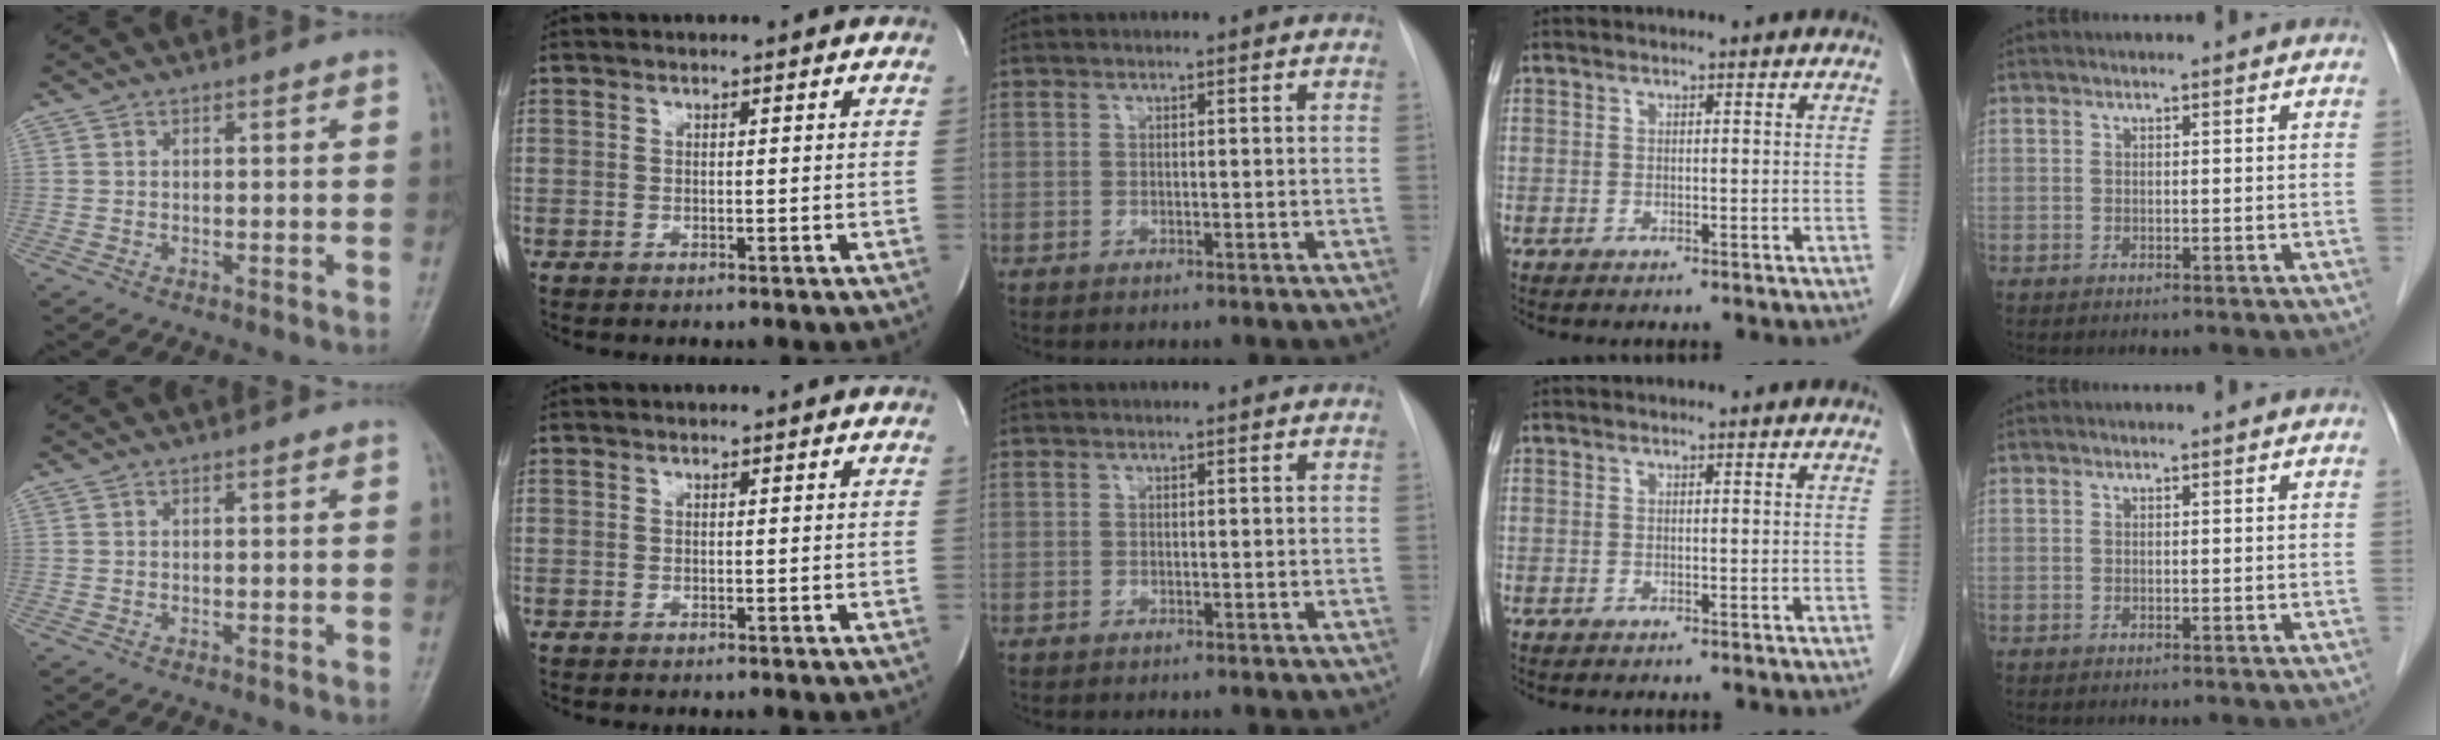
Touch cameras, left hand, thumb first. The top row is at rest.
{}